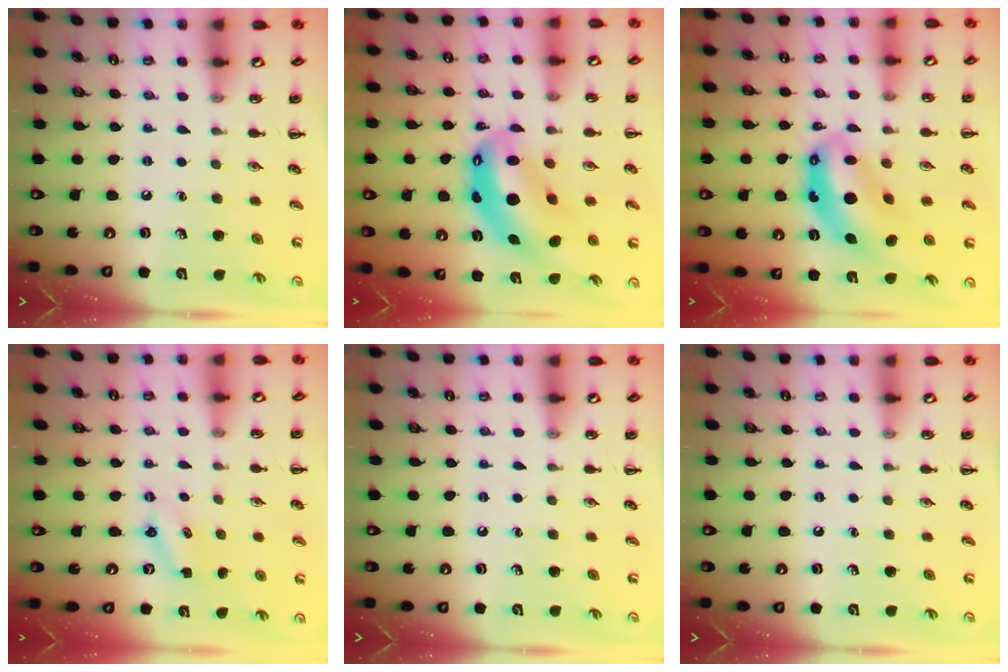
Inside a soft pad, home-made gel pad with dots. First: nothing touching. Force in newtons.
{"total": 12.8, "press": 12.4, "slide": 3.2}
{"total": 11.8, "press": 11.4, "slide": 3.1}
{"total": 2.4, "press": 2.4, "slide": 0.6}
{"total": 0.0}
{"total": 0.0}